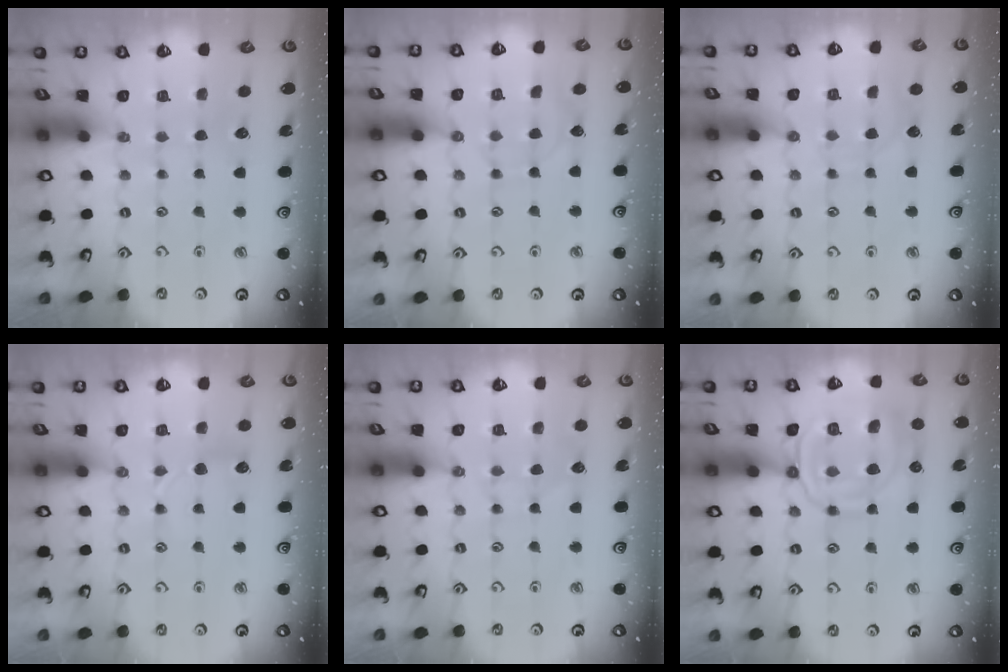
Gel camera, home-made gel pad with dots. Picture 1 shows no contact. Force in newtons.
{"total": 2.9, "press": 2.9, "slide": 0.3}
{"total": 5.3, "press": 5.2, "slide": 0.6}
{"total": 5.2, "press": 5.1, "slide": 0.6}
{"total": 4.1, "press": 4.1, "slide": 0.4}
{"total": 14.2, "press": 14.2, "slide": 1.5}